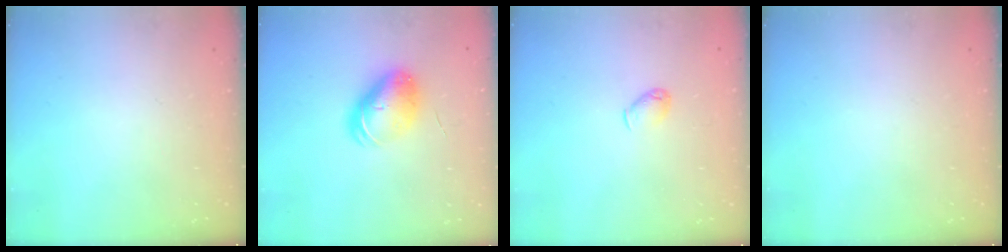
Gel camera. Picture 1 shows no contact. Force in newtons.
{"total": 9.2, "press": 9.1, "slide": 1.6}
{"total": 4.1, "press": 4.0, "slide": 0.9}
{"total": 0.0}